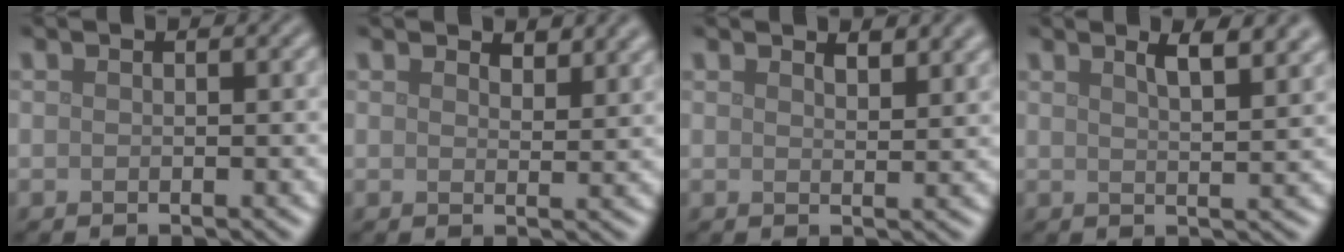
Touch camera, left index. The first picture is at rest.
{"total": 2.7, "force": [2.4, 0.7, 0.9], "torque": [-0.016, 0.000, 0.037]}
{"total": 2.2, "force": [1.8, 0.5, 1.1], "torque": [-0.012, -0.001, 0.033]}
{"total": 4.7, "force": [2.9, 1.4, 3.4], "torque": [-0.029, 0.020, 0.030]}